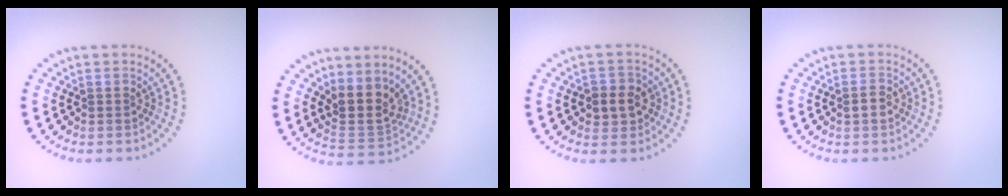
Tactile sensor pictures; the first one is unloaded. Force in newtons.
{"total": 3.7, "press": 2.9, "slide": 2.3}
{"total": 2.9, "press": 2.8, "slide": 0.7}
{"total": 1.3, "press": 1.3, "slide": 0.0}